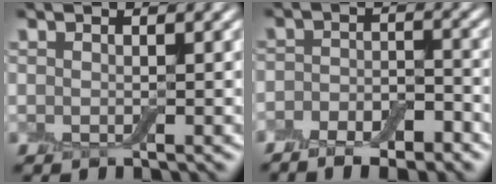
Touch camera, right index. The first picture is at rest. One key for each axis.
{"total": 5.9, "fx": -4.0, "fy": 2.9, "fz": 3.3, "tx": -0.017, "ty": 0.000, "tz": -0.065}